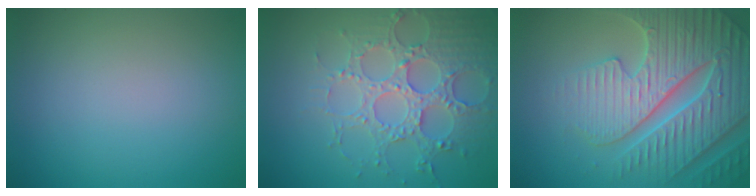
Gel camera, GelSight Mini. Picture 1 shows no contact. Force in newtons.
{"total": 5.2, "press": 4.9, "slide": 1.8}
{"total": 7.6, "press": 7.4, "slide": 1.7}